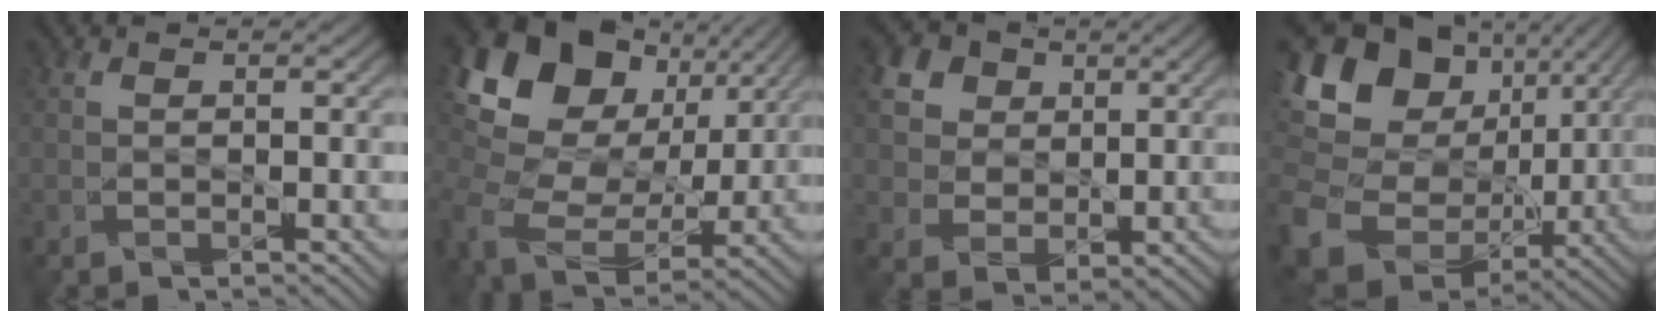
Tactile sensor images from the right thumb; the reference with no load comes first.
{"total": 17.4, "force": [6.9, 12.7, 9.8], "torque": [-0.247, 0.037, 0.133]}
{"total": 9.9, "force": [3.5, 8.1, 4.5], "torque": [-0.149, 0.011, 0.077]}
{"total": 19.9, "force": [1.0, 16.7, 10.9], "torque": [-0.262, -0.035, 0.040]}